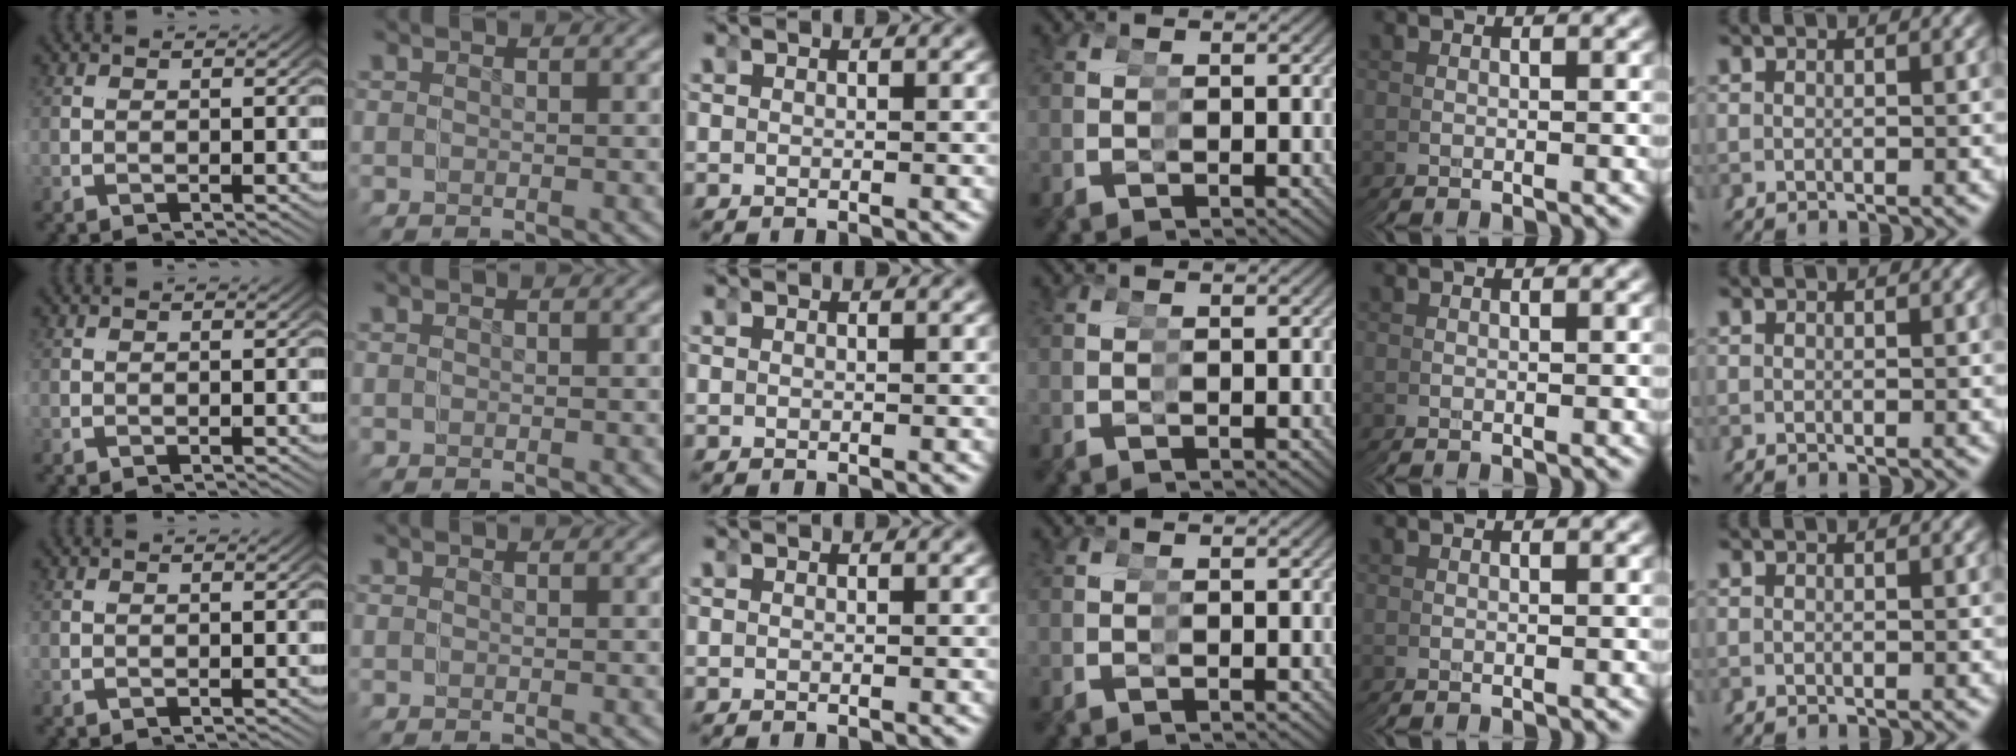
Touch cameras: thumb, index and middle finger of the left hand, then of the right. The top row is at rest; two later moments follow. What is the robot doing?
{"motion": "reach", "object": "sticker"}